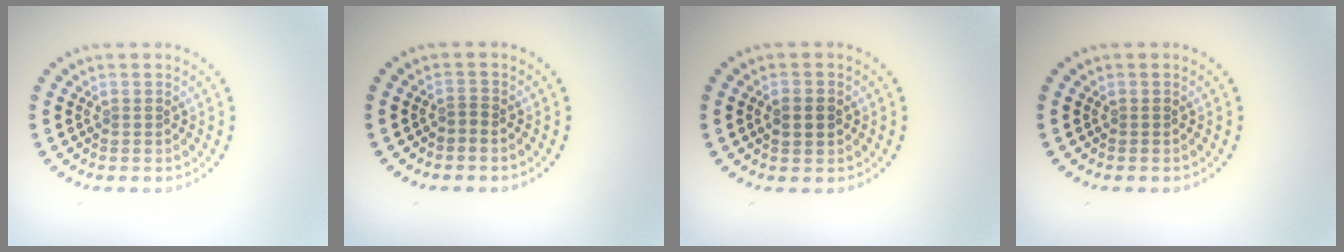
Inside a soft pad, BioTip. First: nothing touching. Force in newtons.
{"total": 0.7, "press": 0.3, "slide": 0.6}
{"total": 1.8, "press": 1.8, "slide": 0.1}
{"total": 0.0}